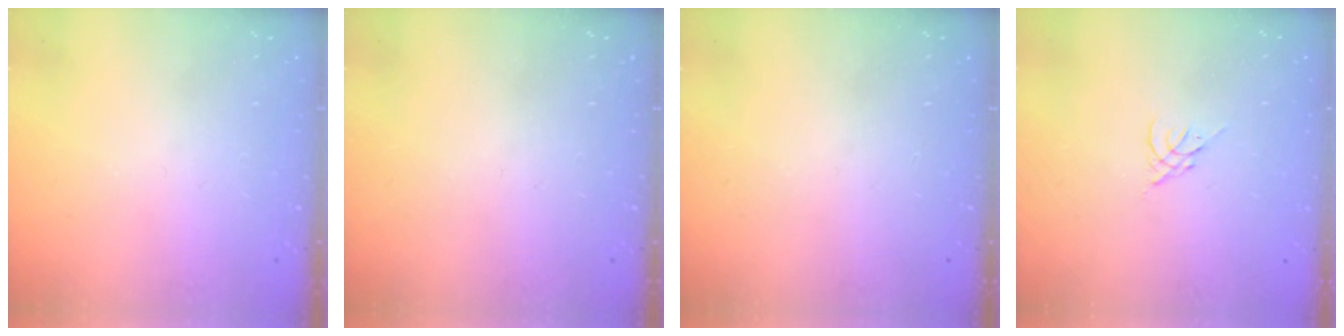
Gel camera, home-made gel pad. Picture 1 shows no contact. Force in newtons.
{"total": 0.0}
{"total": 0.0}
{"total": 1.8, "press": 1.7, "slide": 0.5}